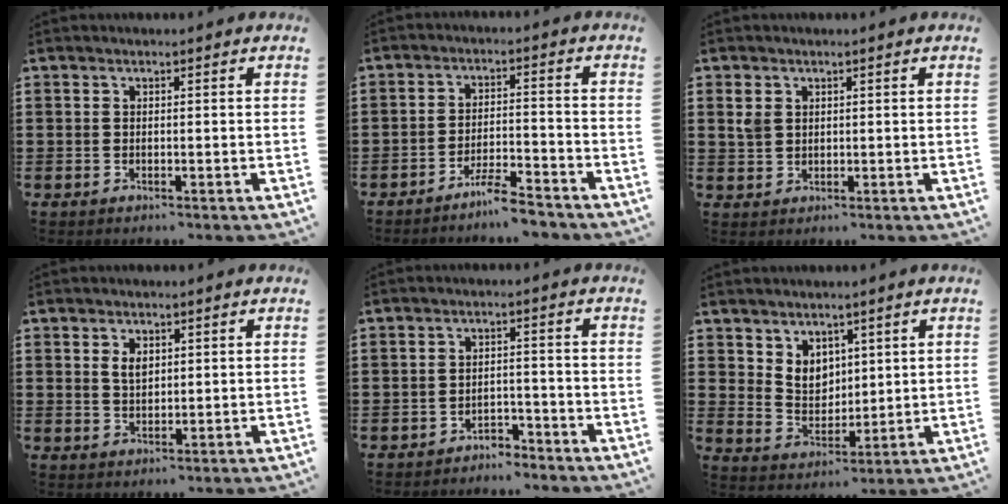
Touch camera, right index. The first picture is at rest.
{"total": 5.0, "force": [-4.5, 0.1, 2.2], "torque": [-0.045, -0.002, -0.086]}
{"total": 2.3, "force": [1.1, 1.8, 1.1], "torque": [-0.026, 0.007, 0.021]}
{"total": 2.7, "force": [1.0, 1.6, 1.9], "torque": [-0.041, 0.006, 0.018]}
{"total": 2.8, "force": [-2.8, 0.4, 0.1], "torque": [-0.011, 0.000, -0.058]}
{"total": 5.4, "force": [3.4, 4.1, 1.2], "torque": [-0.036, -0.004, 0.062]}